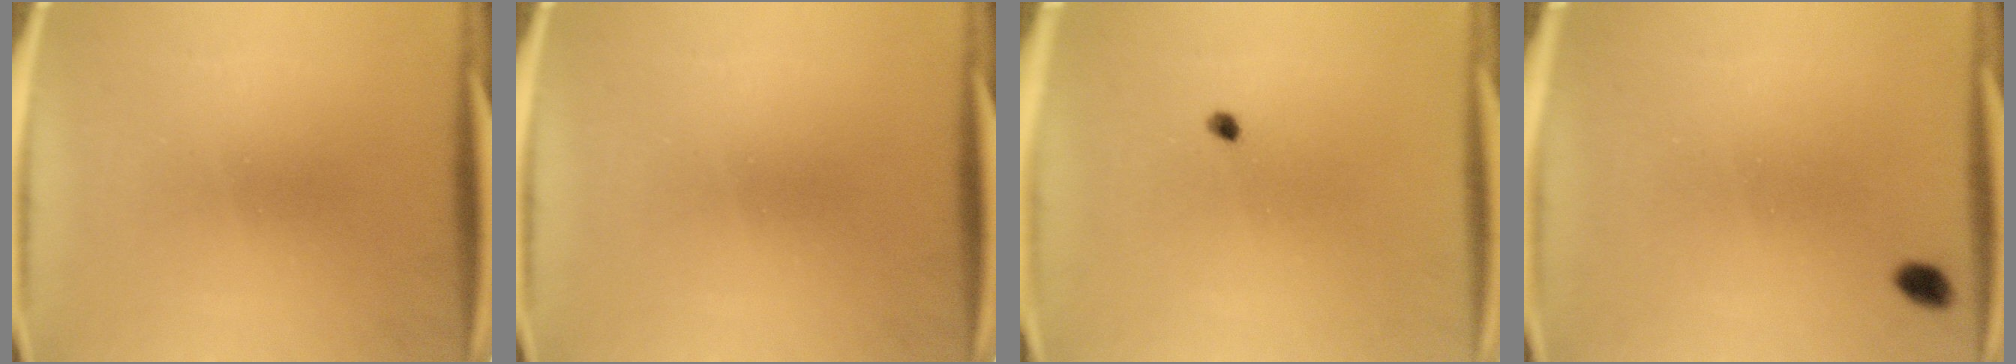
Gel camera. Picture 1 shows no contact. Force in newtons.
{"total": 0.0}
{"total": 0.9}
{"total": 2.0}